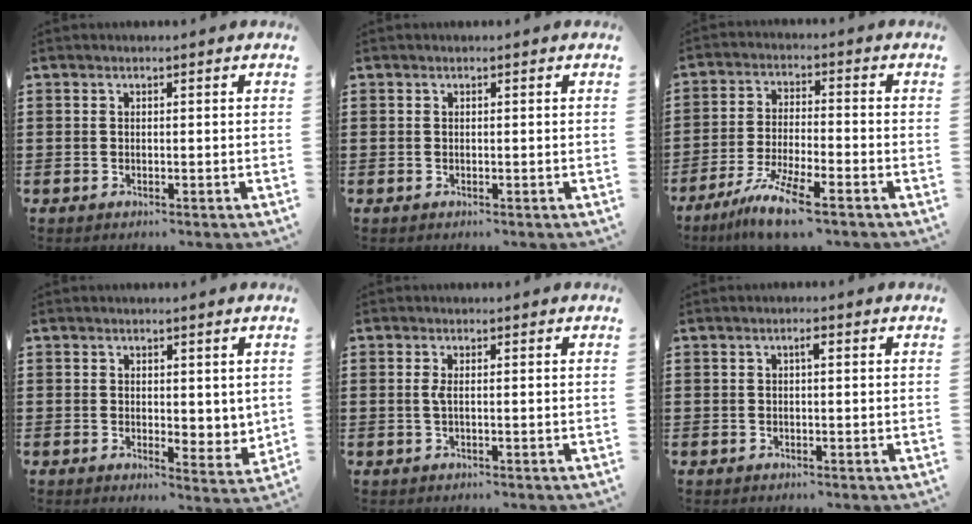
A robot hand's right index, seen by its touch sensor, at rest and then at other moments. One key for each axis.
{"total": 0.0}
{"total": 8.8, "fx": -6.2, "fy": 0.5, "fz": 6.1, "tx": -0.138, "ty": -0.017, "tz": -0.122}
{"total": 2.9, "fx": 1.8, "fy": 1.9, "fz": 1.3, "tx": -0.015, "ty": 0.000, "tz": 0.030}
{"total": 1.3, "fx": -0.1, "fy": 0.2, "fz": 1.3, "tx": -0.026, "ty": -0.001, "tz": -0.002}
{"total": 1.3, "fx": 0.3, "fy": 0.3, "fz": 1.2, "tx": -0.024, "ty": 0.005, "tz": 0.004}